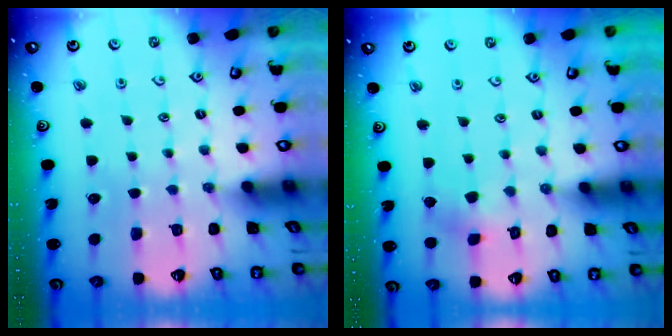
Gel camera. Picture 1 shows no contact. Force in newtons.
{"total": 3.9, "press": 3.9, "slide": 0.6}